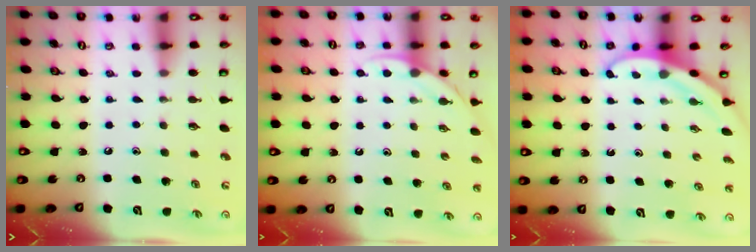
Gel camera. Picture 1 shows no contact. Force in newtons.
{"total": 3.7, "press": 3.7, "slide": 0.2}
{"total": 3.2, "press": 3.2, "slide": 0.1}